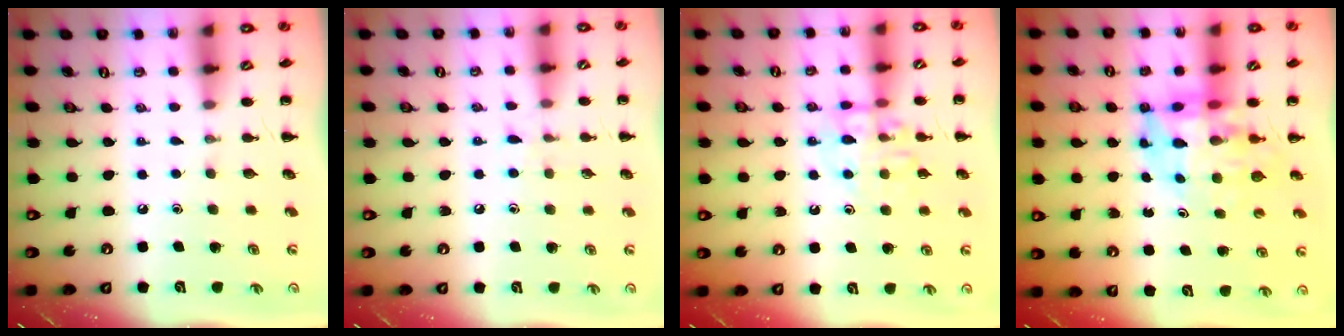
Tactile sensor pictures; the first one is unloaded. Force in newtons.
{"total": 5.9, "press": 5.4, "slide": 2.2}
{"total": 12.5, "press": 12.4, "slide": 1.1}
{"total": 9.5, "press": 8.9, "slide": 3.4}